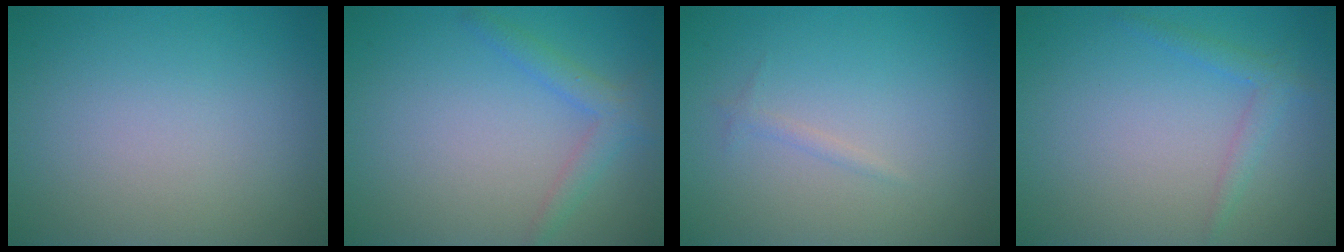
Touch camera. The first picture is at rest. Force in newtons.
{"total": 2.2, "press": 2.2, "slide": 0.0}
{"total": 0.6, "press": 0.6, "slide": 0.1}
{"total": 1.6, "press": 1.6, "slide": 0.1}